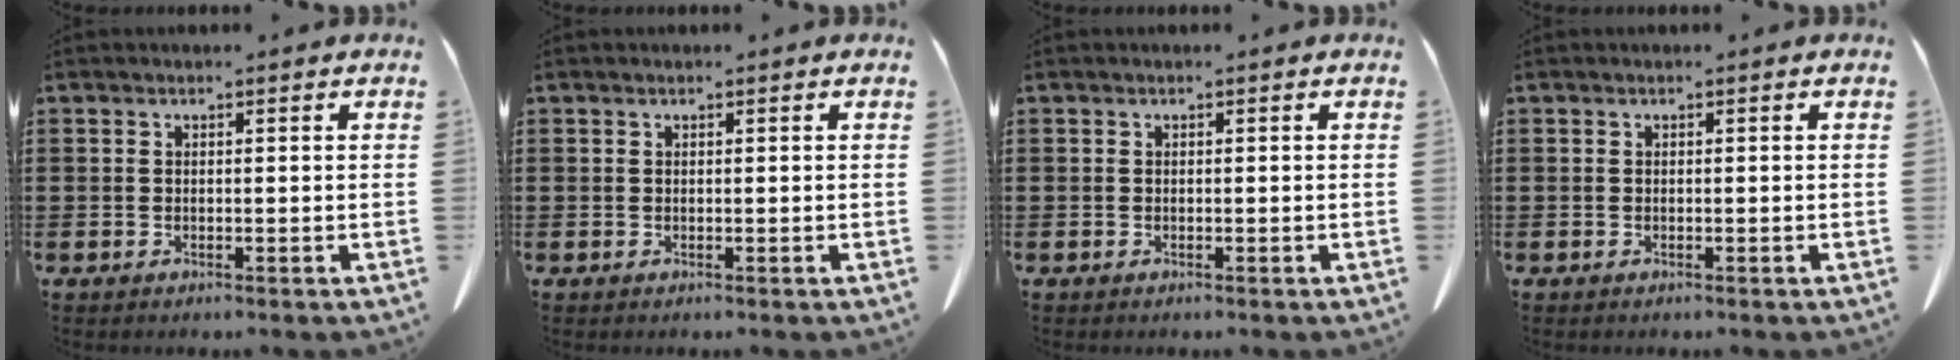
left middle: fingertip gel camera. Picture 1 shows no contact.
{"total": 0.0}
{"total": 0.0}
{"total": 0.0}